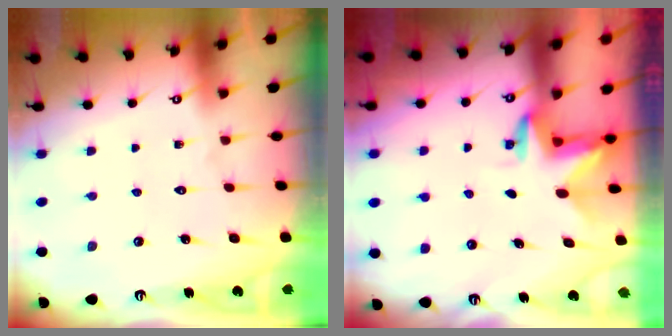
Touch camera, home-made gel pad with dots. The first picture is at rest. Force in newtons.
{"total": 3.2, "press": 3.2, "slide": 0.2}